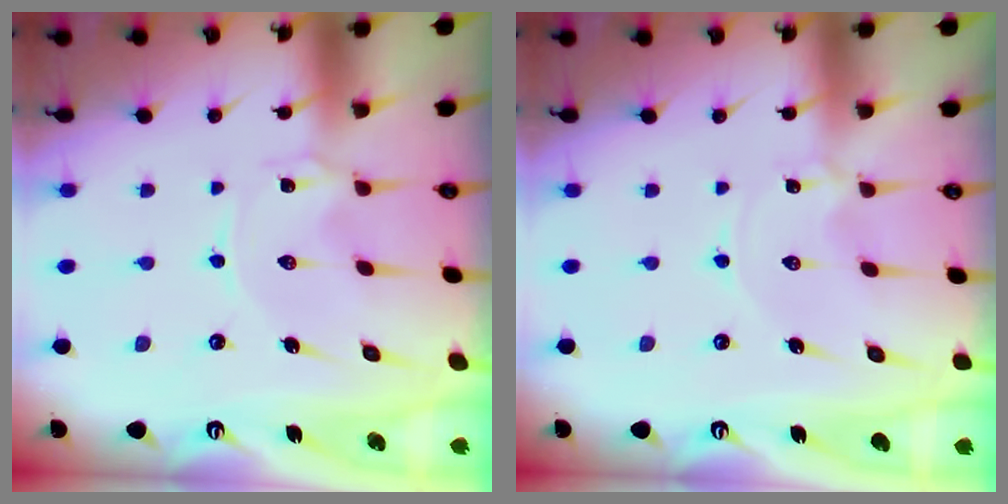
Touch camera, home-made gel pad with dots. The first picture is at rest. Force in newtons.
{"total": 0.0}